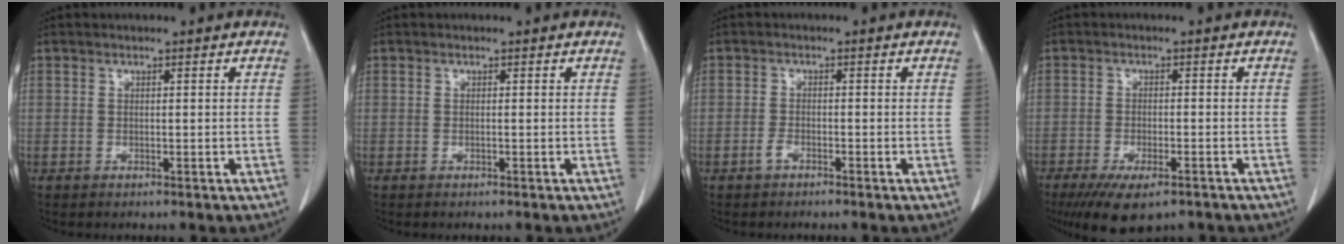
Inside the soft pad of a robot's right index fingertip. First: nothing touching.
{"total": 0.0}
{"total": 1.3, "force": [-1.0, 0.4, 0.8], "torque": [-0.015, 0.001, -0.019]}
{"total": 8.7, "force": [-6.0, 2.8, 5.6], "torque": [-0.088, -0.015, -0.092]}